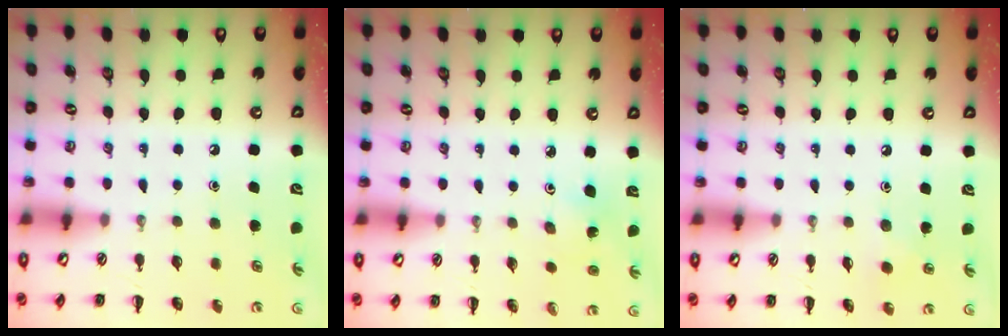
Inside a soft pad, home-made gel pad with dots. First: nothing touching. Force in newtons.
{"total": 3.9, "press": 3.7, "slide": 1.3}
{"total": 4.8, "press": 4.7, "slide": 1.2}